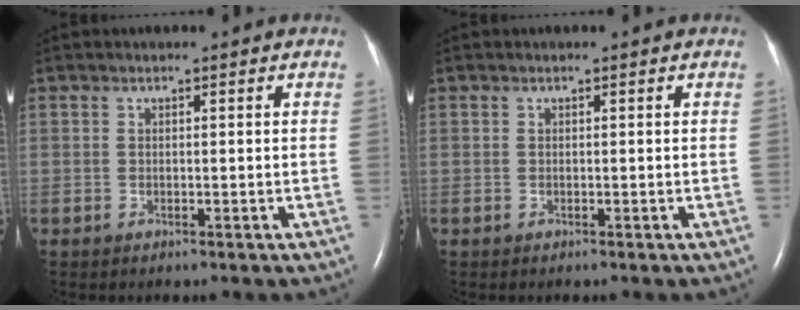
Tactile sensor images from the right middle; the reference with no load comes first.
{"total": 0.0}